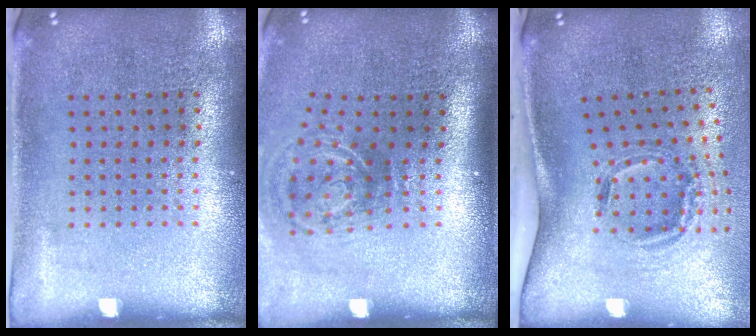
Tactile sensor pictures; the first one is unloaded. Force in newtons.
{"total": 2.0, "press": 1.2, "slide": 1.6}
{"total": 2.0, "press": 1.2, "slide": 1.6}